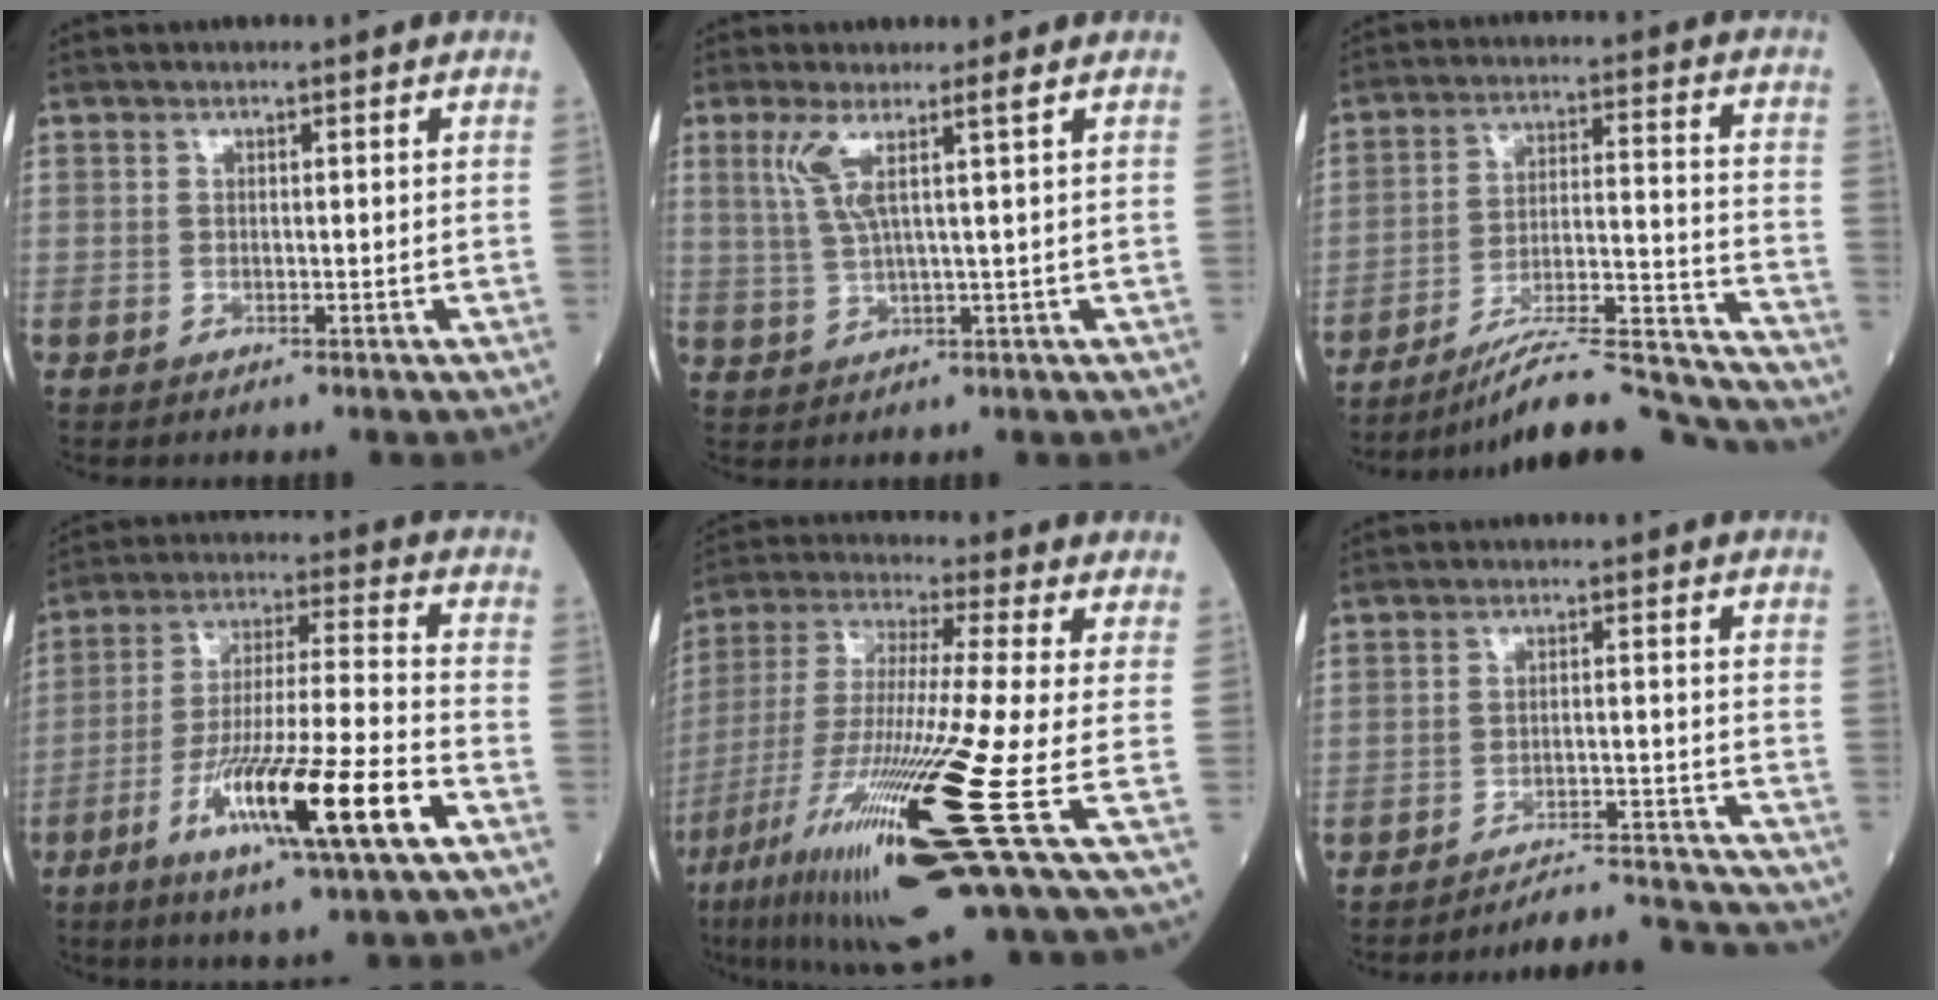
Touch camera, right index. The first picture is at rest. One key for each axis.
{"total": 4.5, "fx": 2.0, "fy": -0.8, "fz": 4.0, "tx": -0.091, "ty": 0.004, "tz": 0.046}
{"total": 20.9, "fx": -19.6, "fy": 0.3, "fz": 7.4, "tx": -0.085, "ty": 0.016, "tz": -0.290}
{"total": 18.1, "fx": -8.1, "fy": 0.6, "fz": 16.2, "tx": -0.296, "ty": -0.027, "tz": -0.140}
{"total": 23.3, "fx": -8.8, "fy": -0.5, "fz": 21.6, "tx": -0.406, "ty": -0.055, "tz": -0.163}
{"total": 10.4, "fx": -10.4, "fy": -1.0, "fz": -0.3, "tx": 0.005, "ty": 0.013, "tz": -0.147}